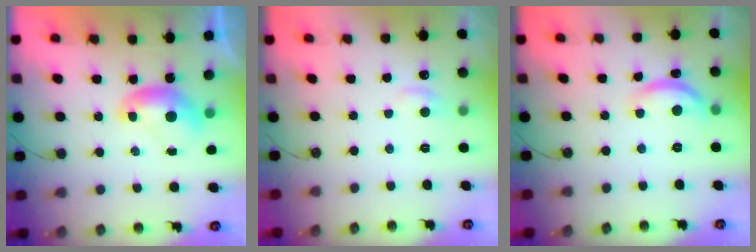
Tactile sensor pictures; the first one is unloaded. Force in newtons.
{"total": 0.9, "press": 0.5, "slide": 0.8}
{"total": 5.1, "press": 5.1, "slide": 0.5}